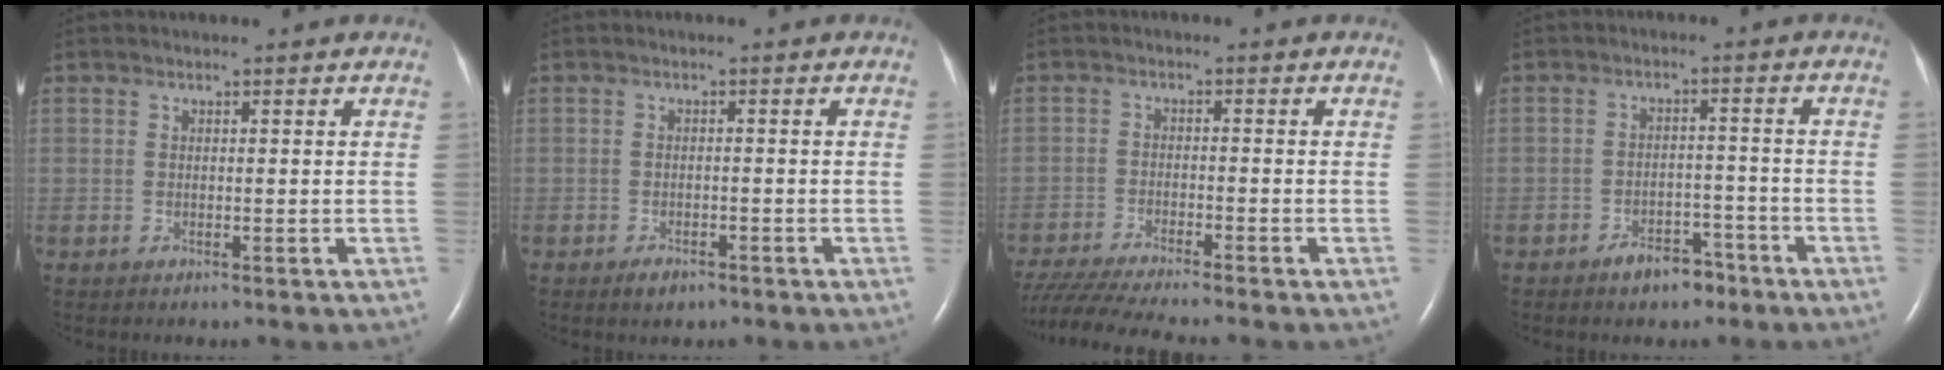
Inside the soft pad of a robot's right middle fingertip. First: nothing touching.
{"total": 1.9, "force": [-1.4, 0.9, 0.9], "torque": [-0.018, 0.000, -0.017]}
{"total": 11.4, "force": [-10.2, -0.8, 5.1], "torque": [-0.079, -0.027, -0.169]}
{"total": 4.4, "force": [-3.3, 2.3, 1.9], "torque": [-0.028, 0.007, -0.047]}